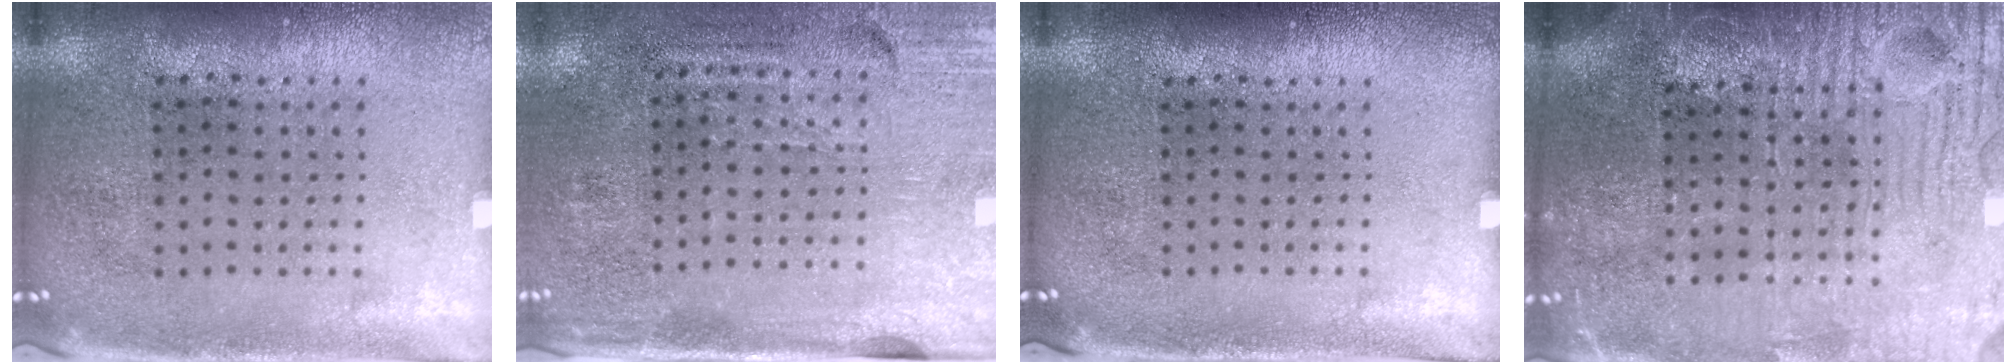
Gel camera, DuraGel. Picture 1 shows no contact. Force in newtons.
{"total": 3.4, "press": 3.1, "slide": 1.4}
{"total": 0.0}
{"total": 4.0, "press": 3.8, "slide": 1.2}